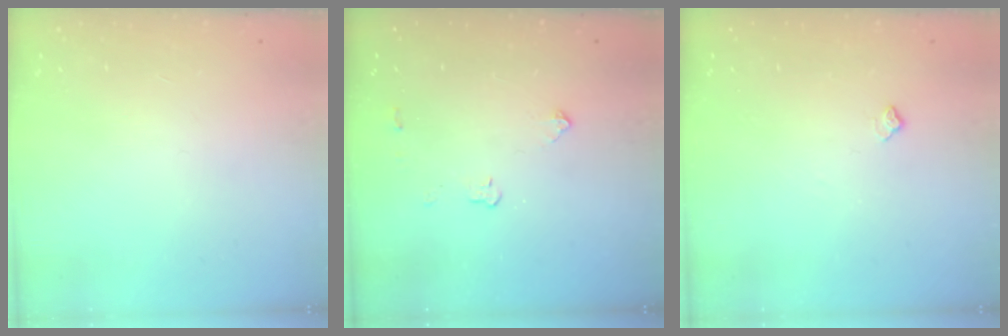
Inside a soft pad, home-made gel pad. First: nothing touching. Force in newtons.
{"total": 3.1, "press": 3.1, "slide": 0.5}
{"total": 4.8, "press": 4.8, "slide": 0.6}